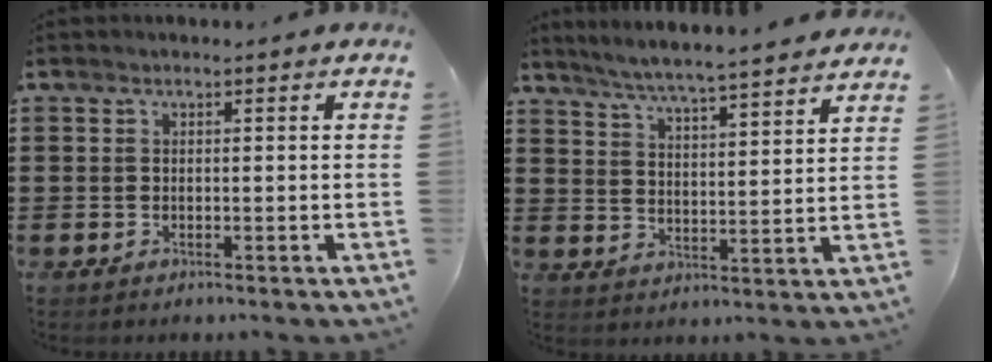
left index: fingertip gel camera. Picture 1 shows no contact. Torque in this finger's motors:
{"motor_torque": [1.57, -0.57, 0.31, 0.12]}